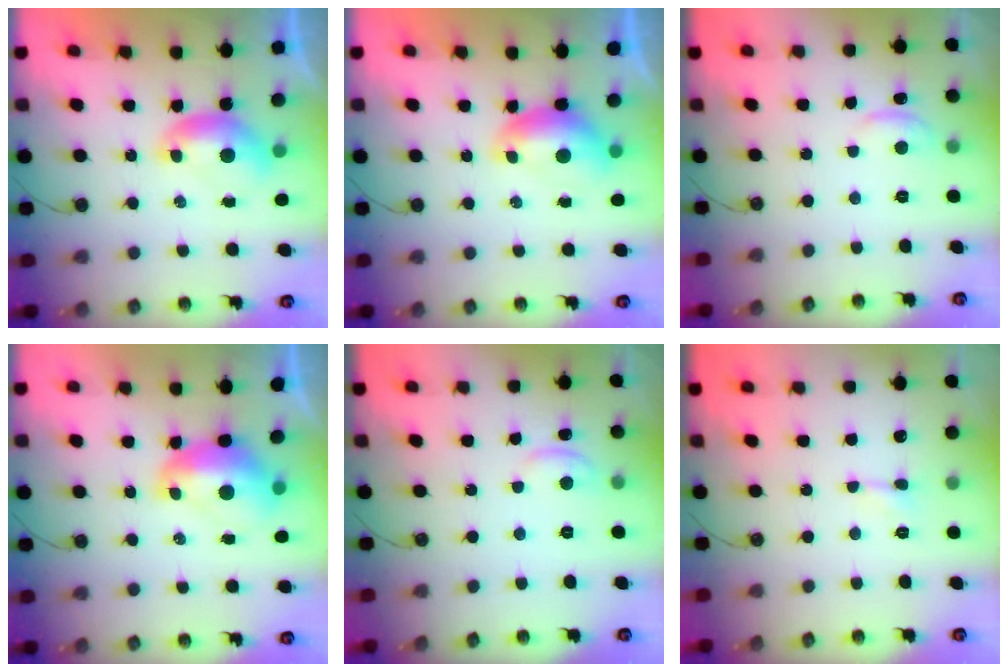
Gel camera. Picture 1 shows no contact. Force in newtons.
{"total": 0.0}
{"total": 1.4, "press": 1.0, "slide": 1.0}
{"total": 2.5, "press": 2.4, "slide": 0.8}
{"total": 1.2, "press": 1.1, "slide": 0.5}
{"total": 2.3, "press": 2.2, "slide": 0.6}